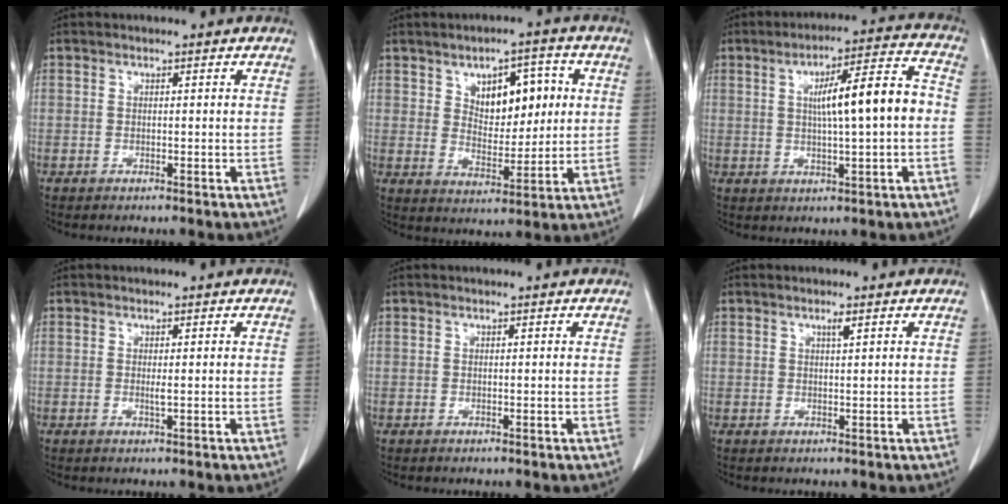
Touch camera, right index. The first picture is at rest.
{"total": 9.0, "force": [2.8, 4.5, 7.3], "torque": [-0.097, 0.014, 0.049]}
{"total": 11.1, "force": [0.4, 1.2, 11.1], "torque": [-0.169, 0.025, 0.006]}
{"total": 0.8, "force": [0.0, 0.0, 0.8], "torque": [-0.017, -0.004, 0.001]}
{"total": 0.0}
{"total": 1.1, "force": [0.6, 0.0, 0.9], "torque": [-0.015, -0.002, 0.011]}